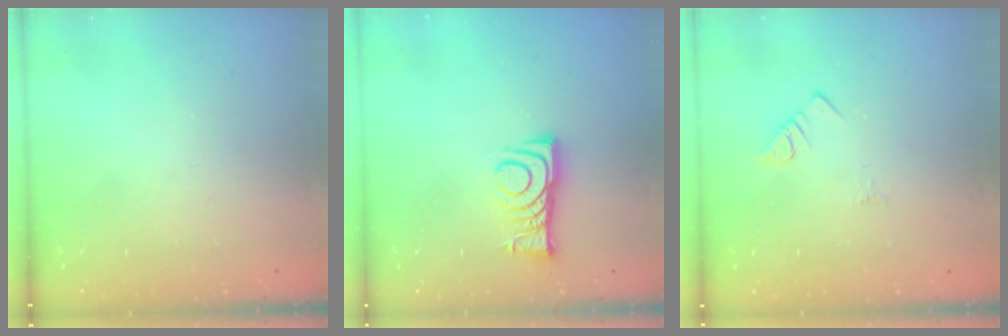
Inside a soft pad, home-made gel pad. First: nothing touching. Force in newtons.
{"total": 8.7, "press": 8.7, "slide": 0.3}
{"total": 2.1, "press": 2.1, "slide": 0.4}